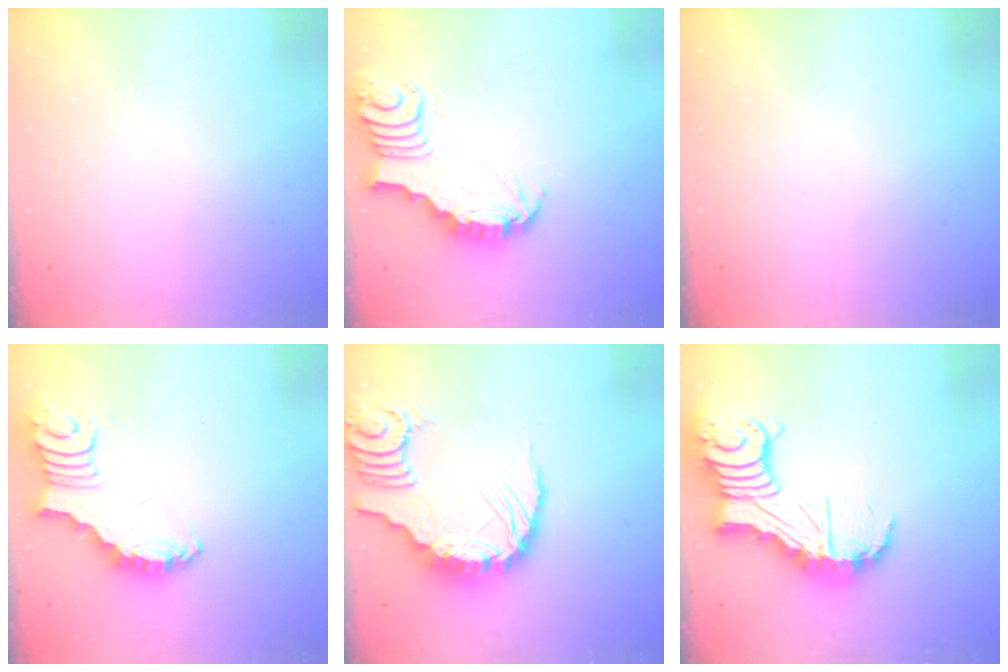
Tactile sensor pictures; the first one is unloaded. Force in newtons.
{"total": 3.7, "press": 3.7, "slide": 0.1}
{"total": 0.0}
{"total": 2.4, "press": 2.4, "slide": 0.5}
{"total": 8.0, "press": 7.9, "slide": 1.1}
{"total": 14.6, "press": 14.5, "slide": 1.7}